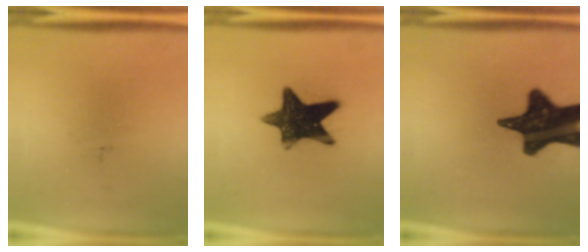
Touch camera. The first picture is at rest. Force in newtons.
{"total": 13.3}
{"total": 17.4}